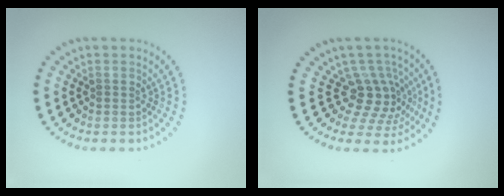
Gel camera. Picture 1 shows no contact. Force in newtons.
{"total": 4.3, "press": 3.1, "slide": 3.0}